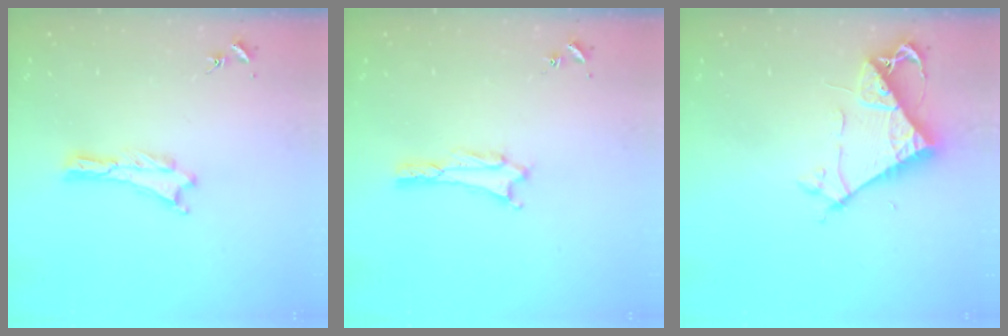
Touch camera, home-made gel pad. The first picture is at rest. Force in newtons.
{"total": 1.6, "press": 1.6, "slide": 0.2}
{"total": 7.5, "press": 7.5, "slide": 0.5}